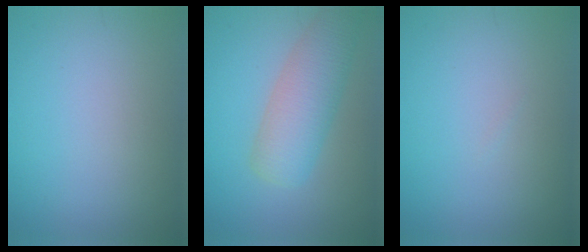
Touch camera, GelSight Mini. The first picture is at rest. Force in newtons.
{"total": 5.3, "press": 5.3, "slide": 0.4}
{"total": 0.0}